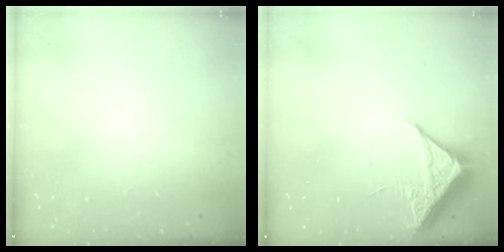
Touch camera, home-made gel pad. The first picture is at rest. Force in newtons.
{"total": 6.4, "press": 6.4, "slide": 0.4}